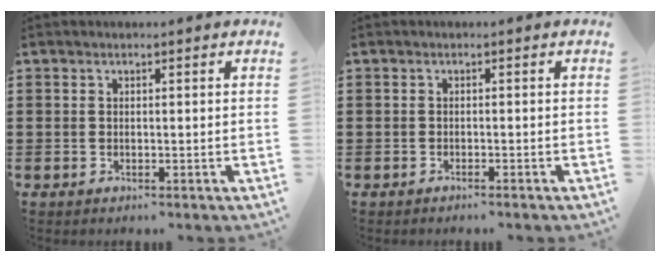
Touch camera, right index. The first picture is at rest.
{"total": 0.5, "force": [-0.5, -0.1, 0.2], "torque": [-0.005, -0.001, -0.010]}